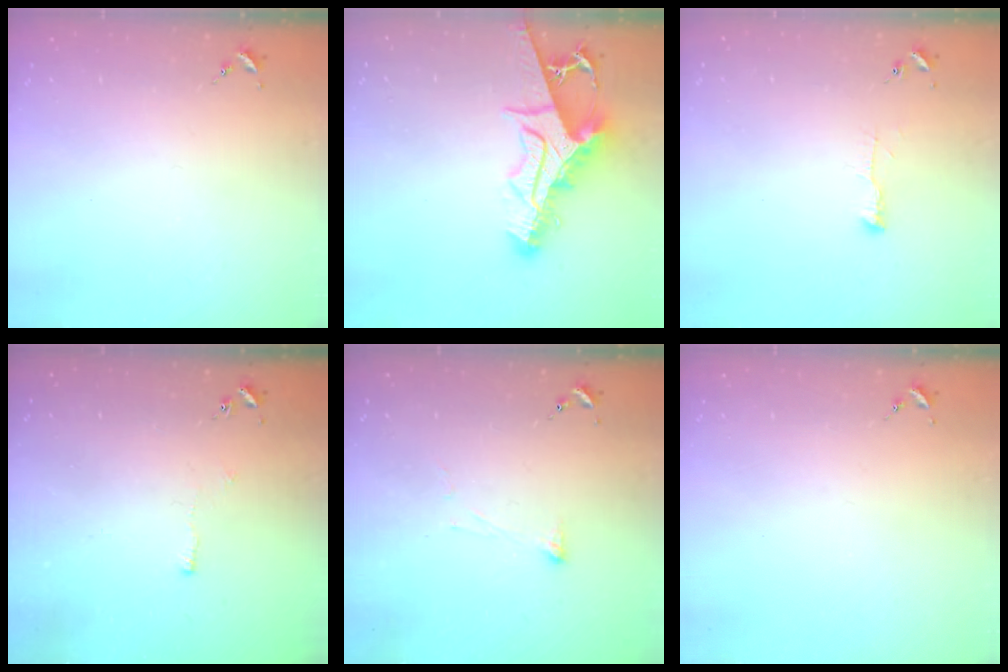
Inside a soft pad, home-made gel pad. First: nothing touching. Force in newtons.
{"total": 15.2, "press": 15.2, "slide": 1.3}
{"total": 5.5, "press": 5.5, "slide": 0.5}
{"total": 2.8, "press": 2.8, "slide": 0.6}
{"total": 2.9, "press": 2.8, "slide": 0.6}
{"total": 0.0}